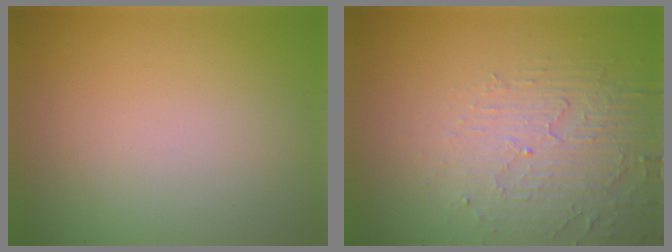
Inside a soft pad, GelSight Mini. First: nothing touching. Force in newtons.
{"total": 4.9, "press": 3.2, "slide": 3.7}